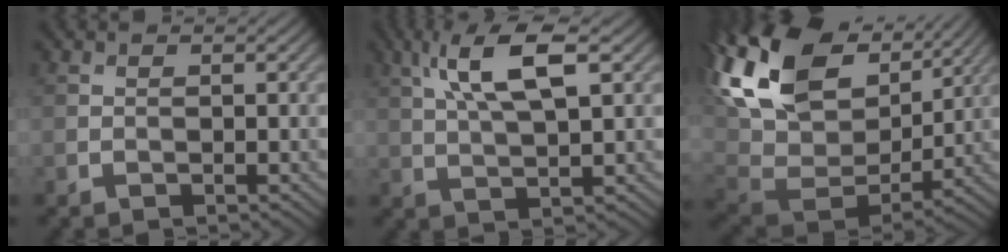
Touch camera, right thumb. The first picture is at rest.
{"total": 8.7, "force": [3.5, 2.8, 7.5], "torque": [-0.151, 0.016, 0.063]}
{"total": 19.1, "force": [8.6, 12.0, 12.2], "torque": [-0.292, 0.023, 0.166]}